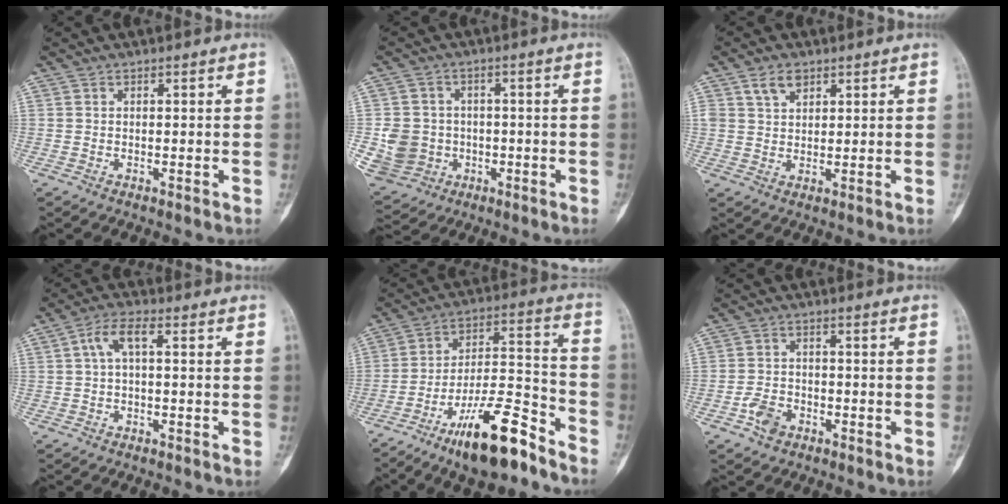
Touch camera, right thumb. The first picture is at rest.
{"total": 10.1, "force": [-1.9, 9.1, 3.8], "torque": [-0.066, 0.011, -0.020]}
{"total": 3.8, "force": [2.2, 2.4, 2.0], "torque": [-0.022, -0.008, 0.045]}
{"total": 4.4, "force": [0.5, 1.5, 4.1], "torque": [-0.086, 0.019, 0.005]}
{"total": 17.5, "force": [-11.8, 4.7, 12.0], "torque": [-0.194, 0.087, -0.201]}
{"total": 4.3, "force": [-2.4, 2.9, 2.1], "torque": [-0.035, 0.016, -0.042]}